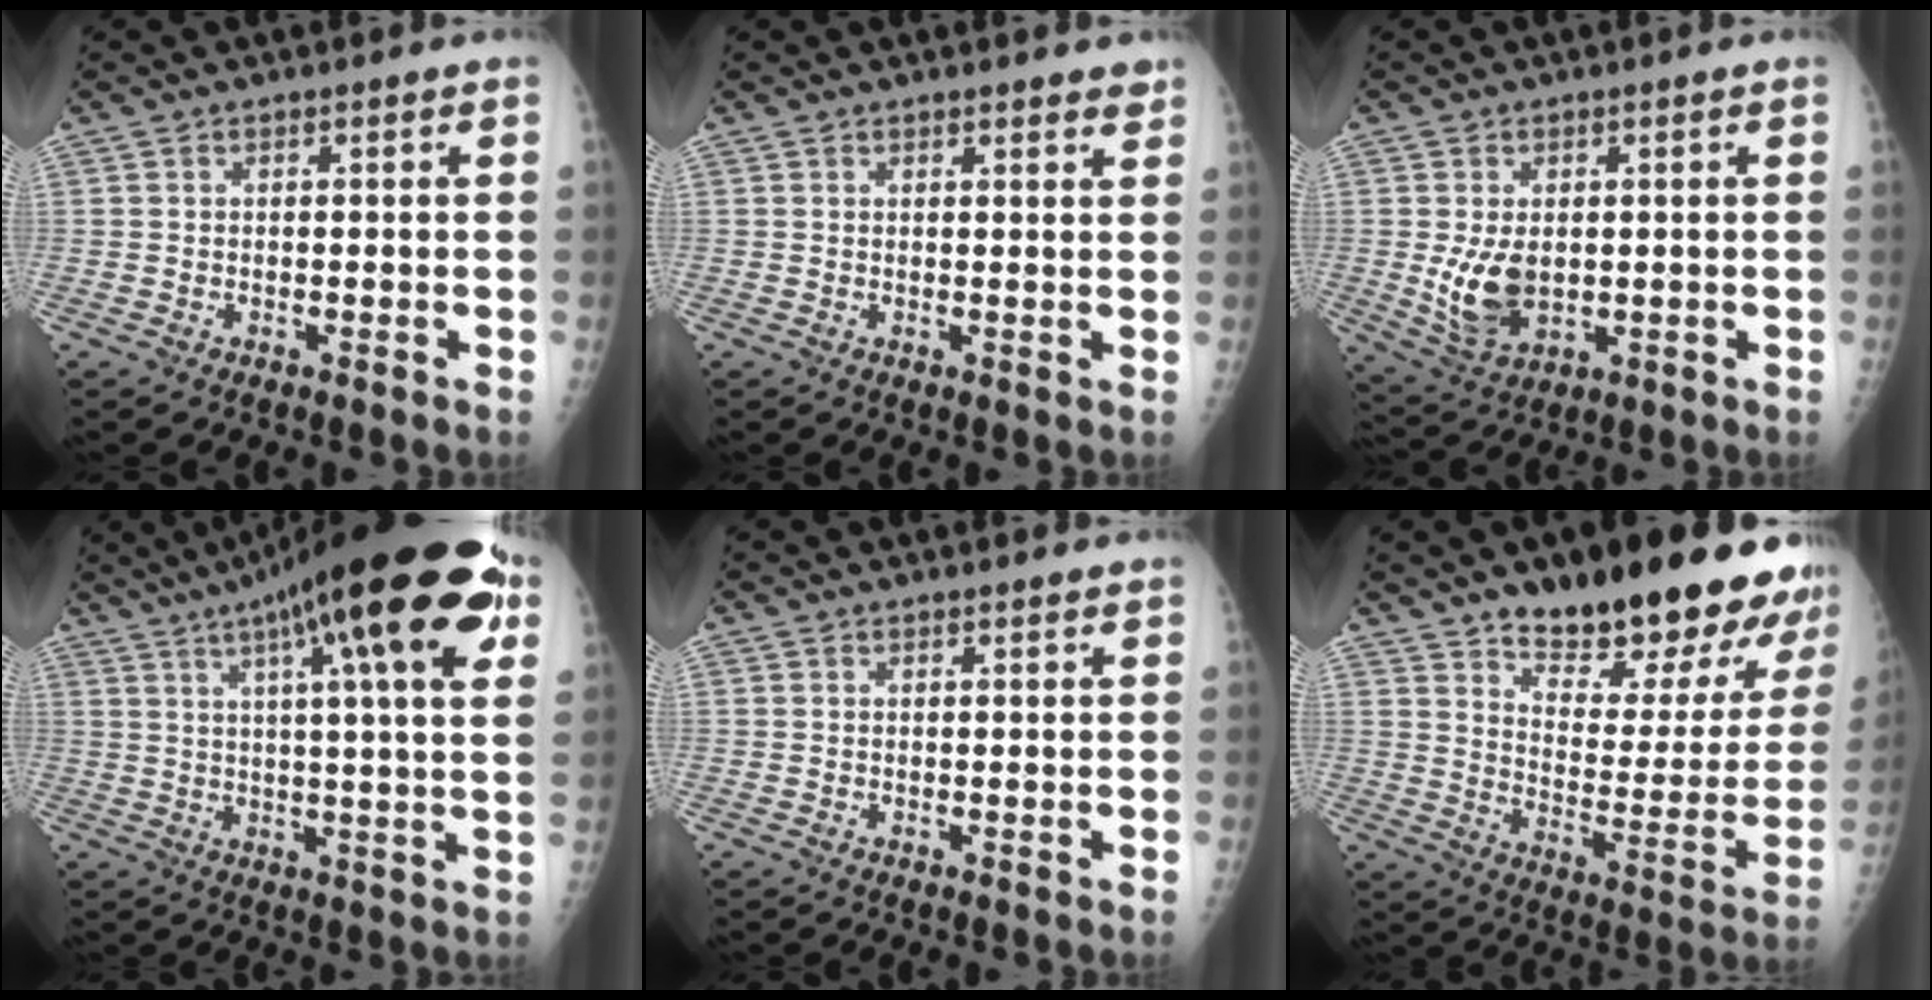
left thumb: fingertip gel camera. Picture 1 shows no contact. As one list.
[{"total": 2.7, "force": [2.4, 0.8, 1.1], "torque": [0.005, -0.006, 0.024]}, {"total": 7.5, "force": [-0.2, 5.0, 5.7], "torque": [-0.093, -0.014, 0.012]}, {"total": 24.6, "force": [11.7, 5.3, 21.0], "torque": [-0.307, 0.000, 0.168]}, {"total": 1.0, "force": [0.9, 0.2, 0.5], "torque": [-0.001, 0.000, 0.012]}, {"total": 25.4, "force": [19.2, 8.3, 14.4], "torque": [-0.157, -0.112, 0.271]}]